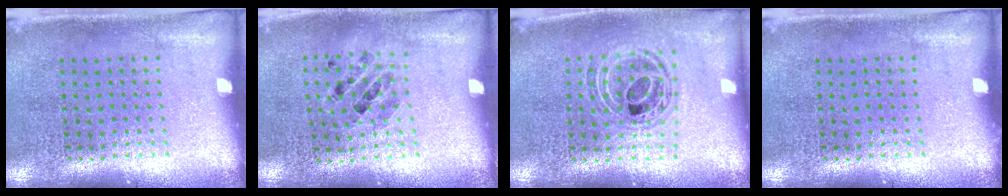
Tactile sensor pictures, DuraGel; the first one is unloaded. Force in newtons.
{"total": 0.8, "press": 0.8, "slide": 0.2}
{"total": 0.9, "press": 0.9, "slide": 0.1}
{"total": 0.0}